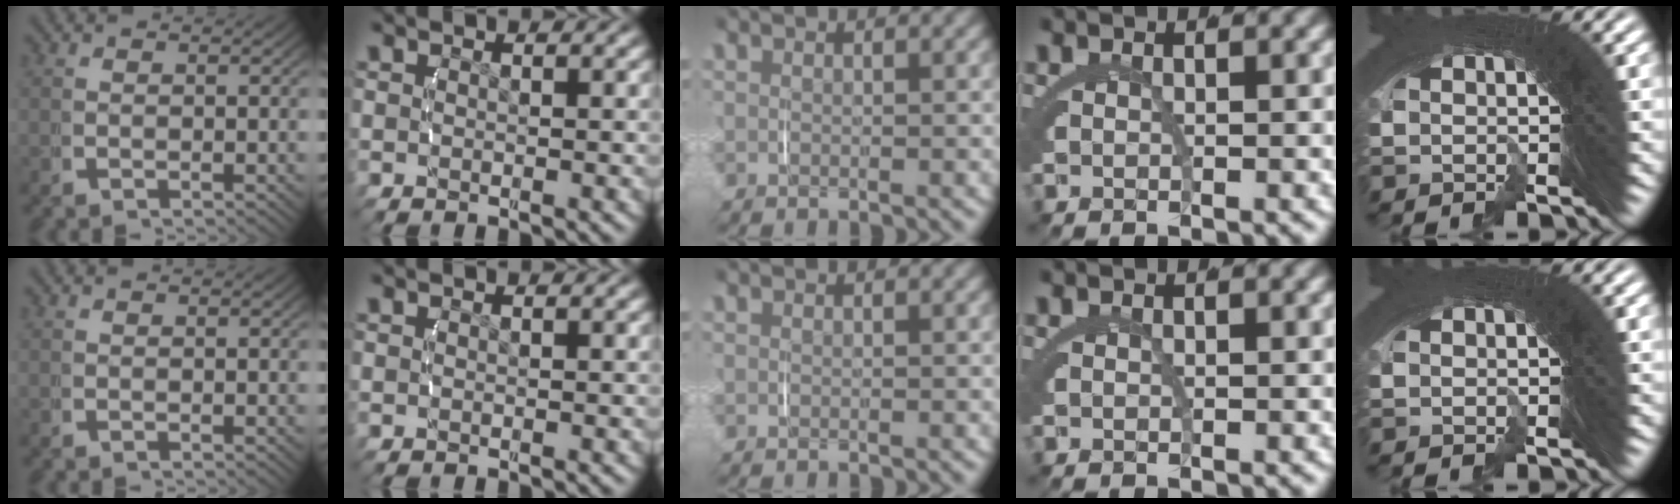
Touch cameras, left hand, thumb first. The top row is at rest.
{}